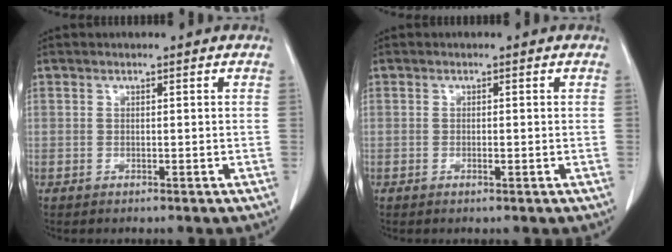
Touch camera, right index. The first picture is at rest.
{"total": 0.5, "force": [-0.2, 0.1, 0.5], "torque": [-0.011, -0.001, -0.002]}